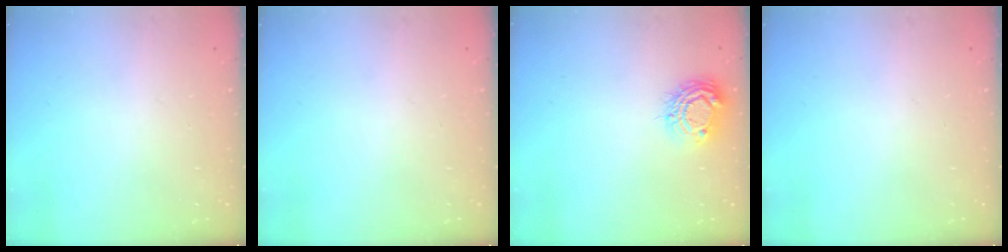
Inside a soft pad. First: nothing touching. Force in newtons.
{"total": 0.0}
{"total": 9.3, "press": 9.3, "slide": 0.7}
{"total": 0.0}